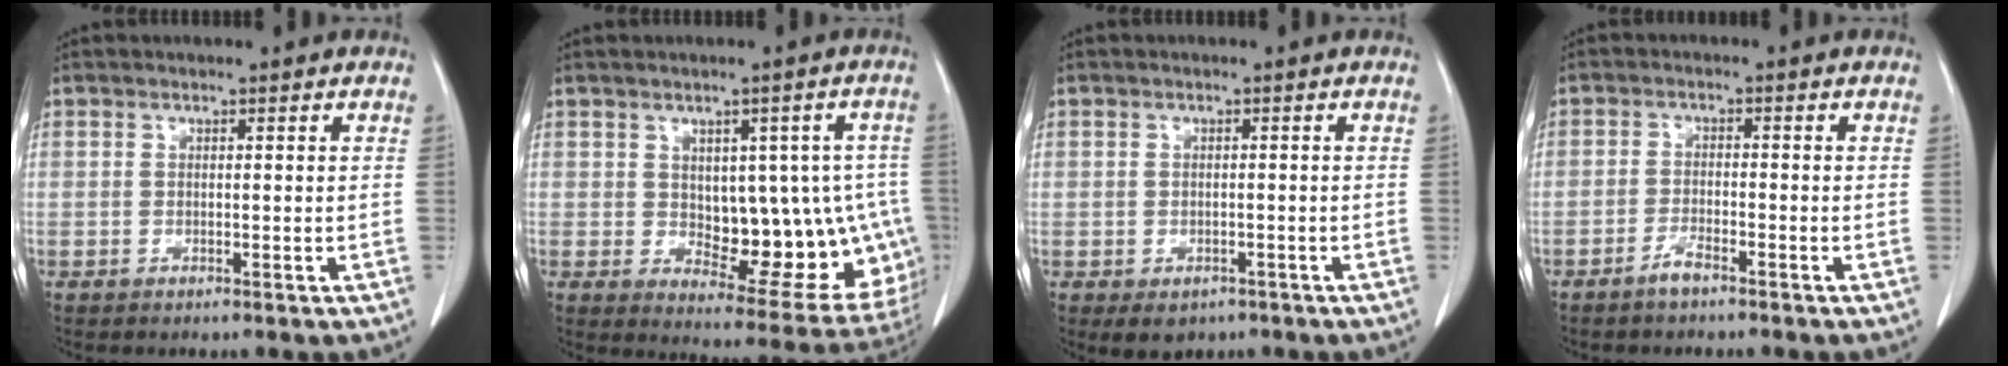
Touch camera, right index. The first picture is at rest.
{"total": 16.0, "force": [-0.6, 8.0, 13.8], "torque": [-0.137, 0.015, 0.018]}
{"total": 3.7, "force": [-2.1, 2.8, 1.3], "torque": [-0.010, 0.001, -0.018]}
{"total": 2.3, "force": [-1.8, 0.2, 1.3], "torque": [-0.031, -0.003, -0.033]}